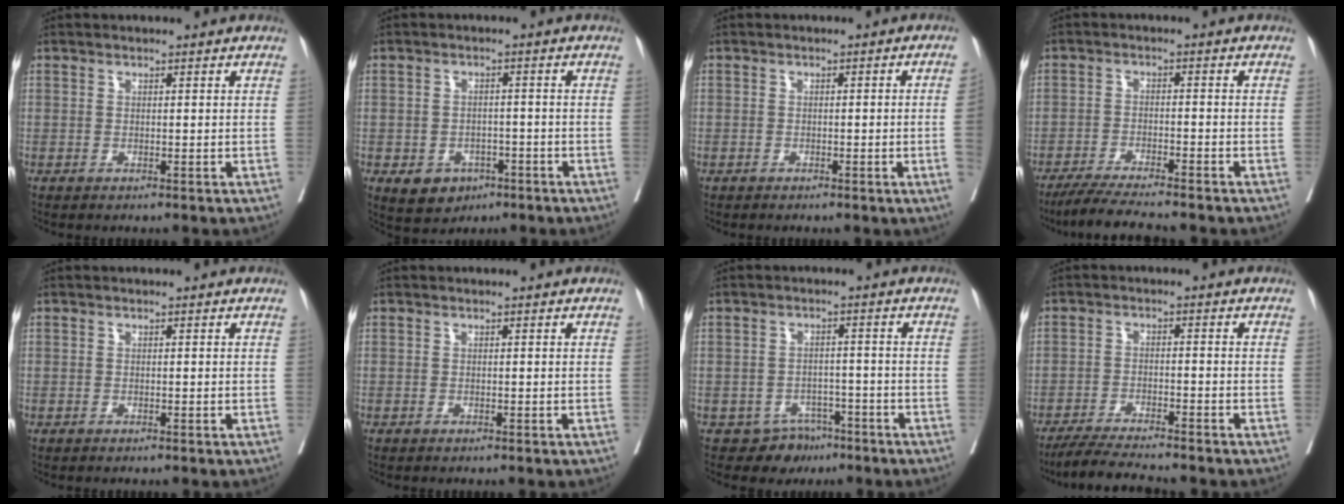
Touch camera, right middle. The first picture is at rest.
{"total": 6.5, "force": [-3.3, 4.6, 3.1], "torque": [-0.048, 0.004, -0.039]}
{"total": 2.8, "force": [-0.4, -1.1, 2.5], "torque": [-0.036, 0.002, -0.005]}
{"total": 8.4, "force": [-7.4, -0.1, 4.1], "torque": [-0.065, -0.026, -0.123]}
{"total": 0.0}
{"total": 0.0}
{"total": 3.9, "force": [-2.9, 2.6, 0.2], "torque": [0.007, 0.008, -0.039]}
{"total": 7.7, "force": [-6.9, -0.2, 3.3], "torque": [-0.054, -0.022, -0.117]}